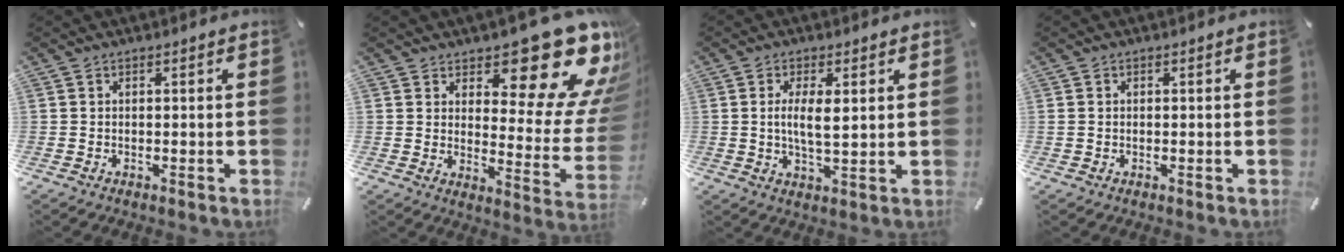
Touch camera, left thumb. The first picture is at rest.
{"total": 20.6, "force": [13.5, 8.4, 13.2], "torque": [-0.146, -0.114, 0.214]}
{"total": 6.1, "force": [1.1, 1.9, 5.7], "torque": [-0.096, -0.006, 0.015]}
{"total": 0.7, "force": [0.0, 0.4, 0.5], "torque": [-0.011, 0.001, -0.001]}